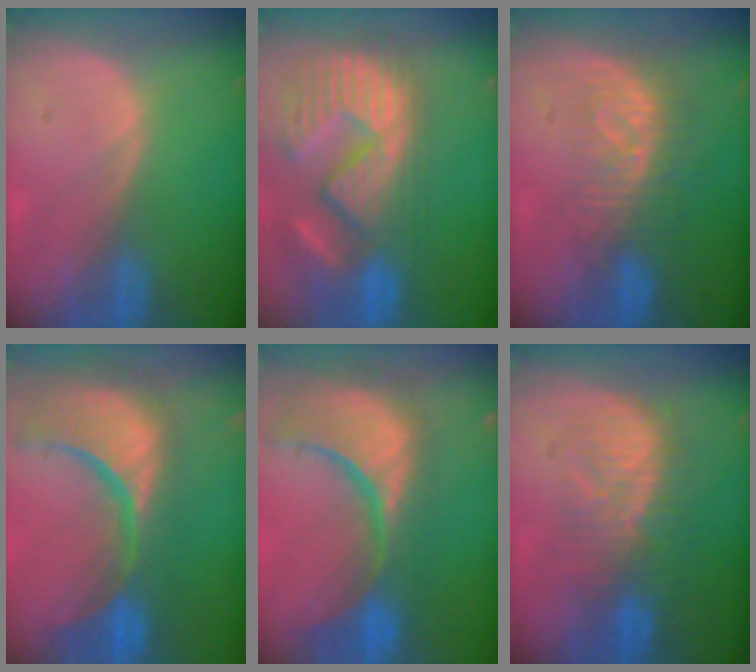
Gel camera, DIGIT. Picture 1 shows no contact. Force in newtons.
{"total": 14.4, "press": 12.2, "slide": 7.6}
{"total": 8.3, "press": 7.3, "slide": 3.9}
{"total": 15.4, "press": 12.1, "slide": 9.6}
{"total": 15.3, "press": 12.2, "slide": 9.3}
{"total": 8.4, "press": 8.2, "slide": 1.9}